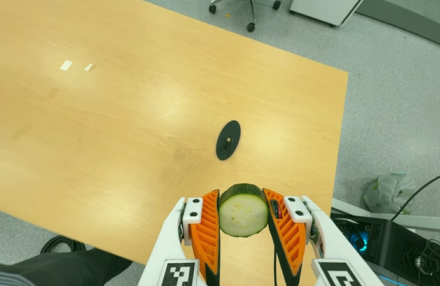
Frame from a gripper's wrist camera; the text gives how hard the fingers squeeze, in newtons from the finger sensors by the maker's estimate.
{"total": 12.1, "left": 11.2, "right": 12.9}